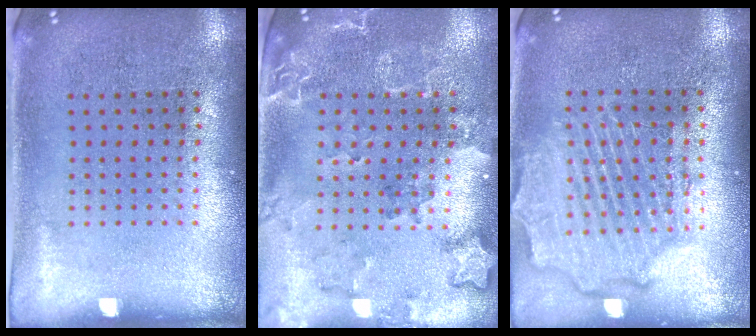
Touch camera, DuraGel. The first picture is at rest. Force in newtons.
{"total": 2.1, "press": 1.9, "slide": 0.9}
{"total": 2.4, "press": 2.2, "slide": 0.9}